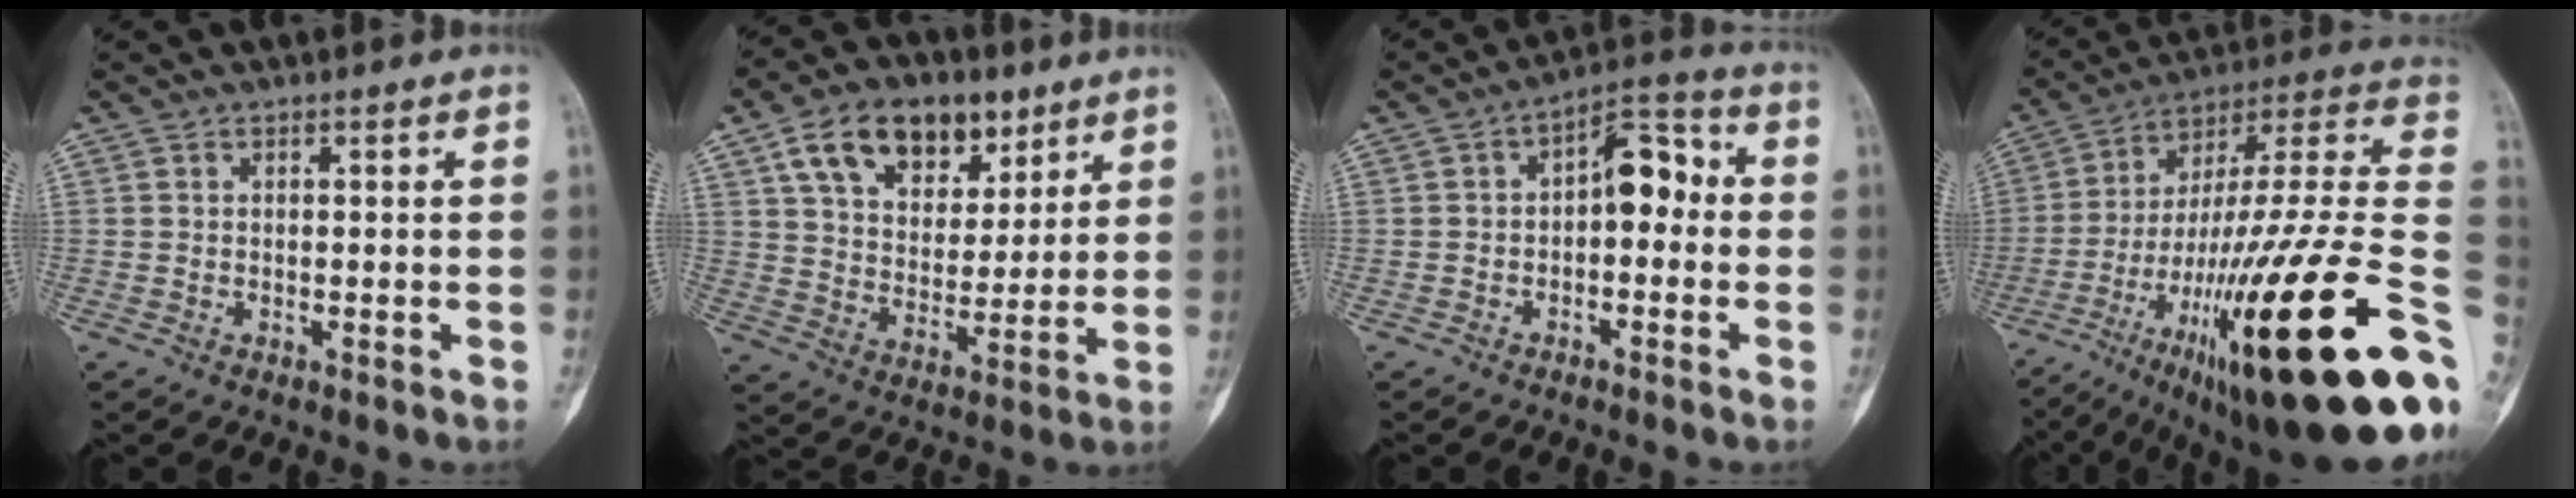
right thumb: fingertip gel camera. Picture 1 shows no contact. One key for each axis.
{"total": 16.4, "fx": 9.0, "fy": 10.2, "fz": 9.2, "tx": -0.111, "ty": -0.024, "tz": 0.155}
{"total": 8.5, "fx": -0.4, "fy": 4.8, "fz": 7.0, "tx": -0.074, "ty": 0.038, "tz": -0.020}
{"total": 38.7, "fx": -12.0, "fy": 7.6, "fz": 36.0, "tx": -0.493, "ty": 0.048, "tz": -0.194}